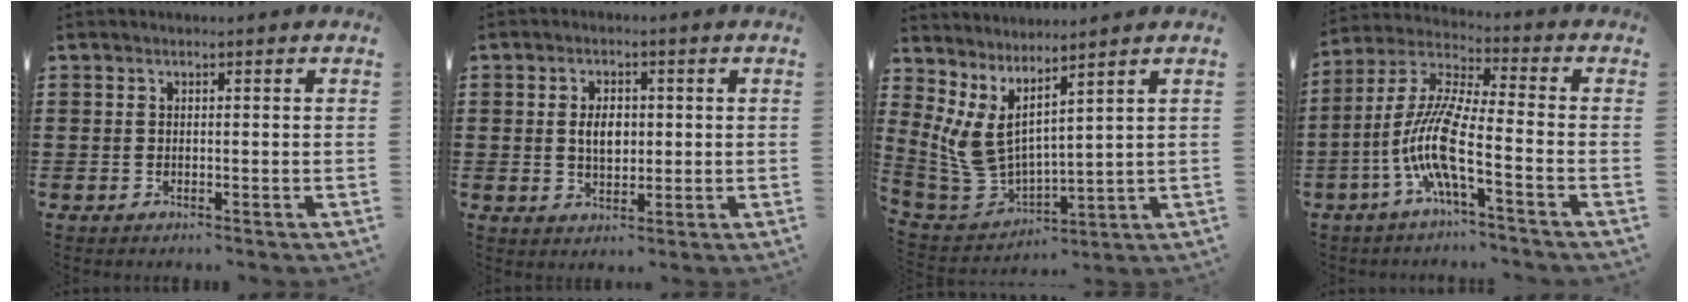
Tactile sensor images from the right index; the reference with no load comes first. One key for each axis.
{"total": 4.0, "fx": 0.2, "fy": 2.3, "fz": 3.3, "tx": -0.051, "ty": 0.001, "tz": -0.001}
{"total": 5.7, "fx": 2.4, "fy": 2.5, "fz": 4.4, "tx": -0.135, "ty": -0.042, "tz": 0.038}
{"total": 10.6, "fx": -4.6, "fy": 1.3, "fz": 9.4, "tx": -0.232, "ty": -0.027, "tz": -0.099}